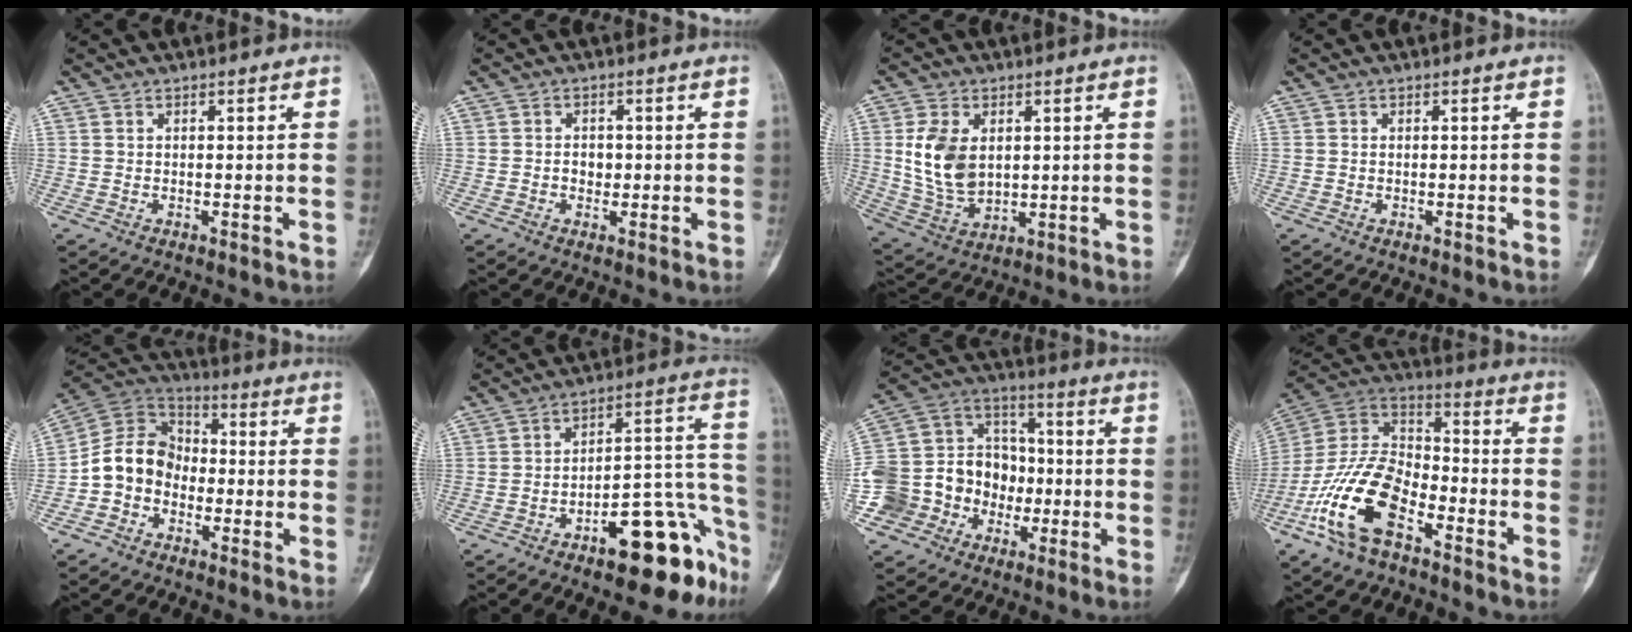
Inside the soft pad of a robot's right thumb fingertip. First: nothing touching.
{"total": 2.1, "force": [-0.2, 1.7, 1.1], "torque": [-0.002, 0.003, -0.006]}
{"total": 11.1, "force": [2.2, 7.2, 8.2], "torque": [-0.148, -0.013, 0.055]}
{"total": 0.0}
{"total": 10.5, "force": [-2.8, 8.7, 5.1], "torque": [-0.073, 0.049, -0.068]}
{"total": 17.5, "force": [-10.6, 6.5, 12.3], "torque": [-0.091, 0.107, -0.152]}
{"total": 18.1, "force": [-5.6, 15.8, 7.0], "torque": [-0.107, 0.084, -0.091]}
{"total": 17.5, "force": [-8.8, 8.8, 12.3], "torque": [-0.231, 0.057, -0.179]}